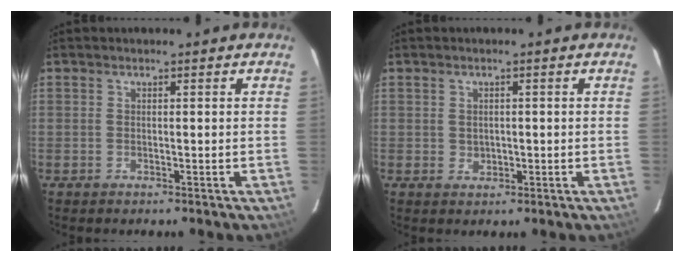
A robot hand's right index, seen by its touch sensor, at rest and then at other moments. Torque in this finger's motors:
{"motor_torque": [-0.32, -0.02, -0.04, -0.01]}